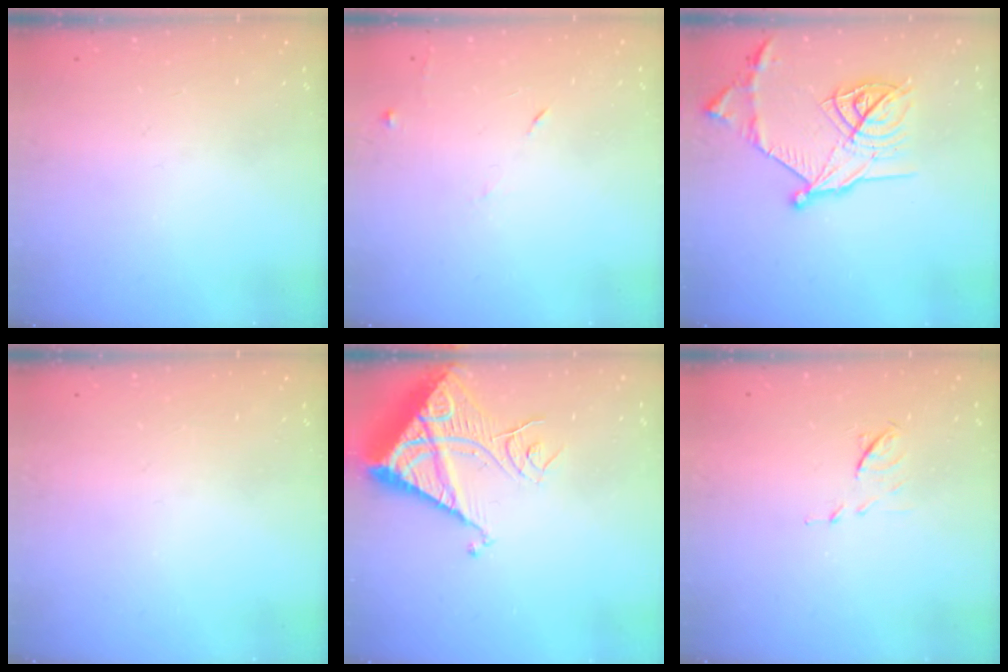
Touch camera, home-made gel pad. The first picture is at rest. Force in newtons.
{"total": 5.2, "press": 5.1, "slide": 0.6}
{"total": 20.0, "press": 20.0, "slide": 1.2}
{"total": 0.0}
{"total": 13.1, "press": 13.0, "slide": 1.5}
{"total": 6.2, "press": 6.2, "slide": 0.9}